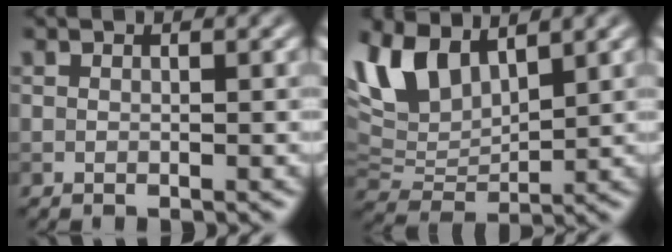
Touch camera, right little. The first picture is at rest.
{"total": 7.4, "force": [4.0, 3.8, 4.9], "torque": [-0.114, 0.006, 0.075]}